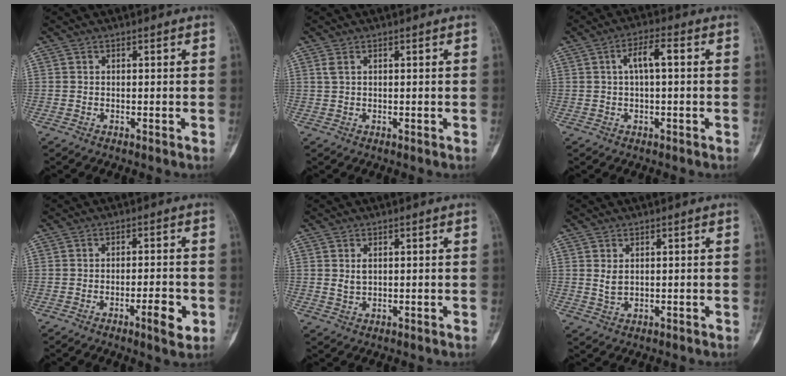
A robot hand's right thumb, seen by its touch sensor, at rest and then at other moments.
{"total": 1.1, "force": [0.5, 0.4, 0.8], "torque": [-0.024, 0.009, 0.015]}
{"total": 4.9, "force": [0.7, 1.6, 4.6], "torque": [-0.089, 0.017, 0.009]}
{"total": 5.4, "force": [-2.1, 1.4, 4.8], "torque": [-0.067, 0.007, -0.029]}
{"total": 3.2, "force": [0.9, 2.3, 1.9], "torque": [-0.024, -0.009, 0.022]}
{"total": 2.3, "force": [0.6, 1.4, 1.6], "torque": [-0.025, -0.005, 0.015]}